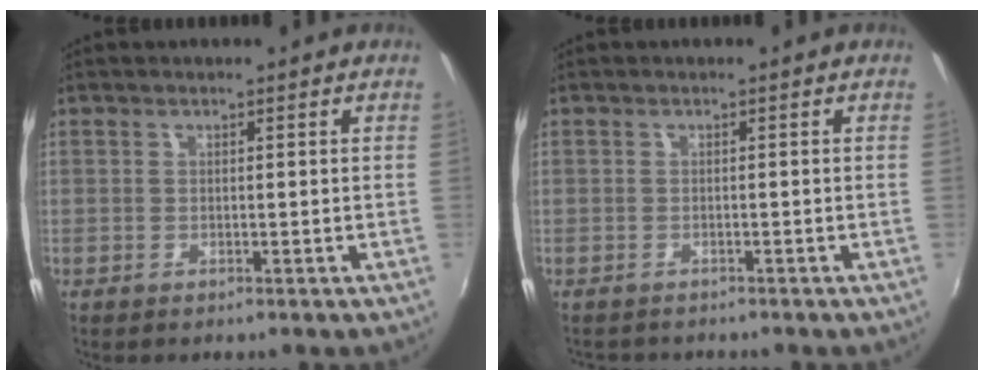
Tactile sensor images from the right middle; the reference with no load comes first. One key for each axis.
{"total": 1.8, "fx": -1.7, "fy": 0.5, "fz": 0.3, "tx": -0.008, "ty": -0.010, "tz": -0.025}